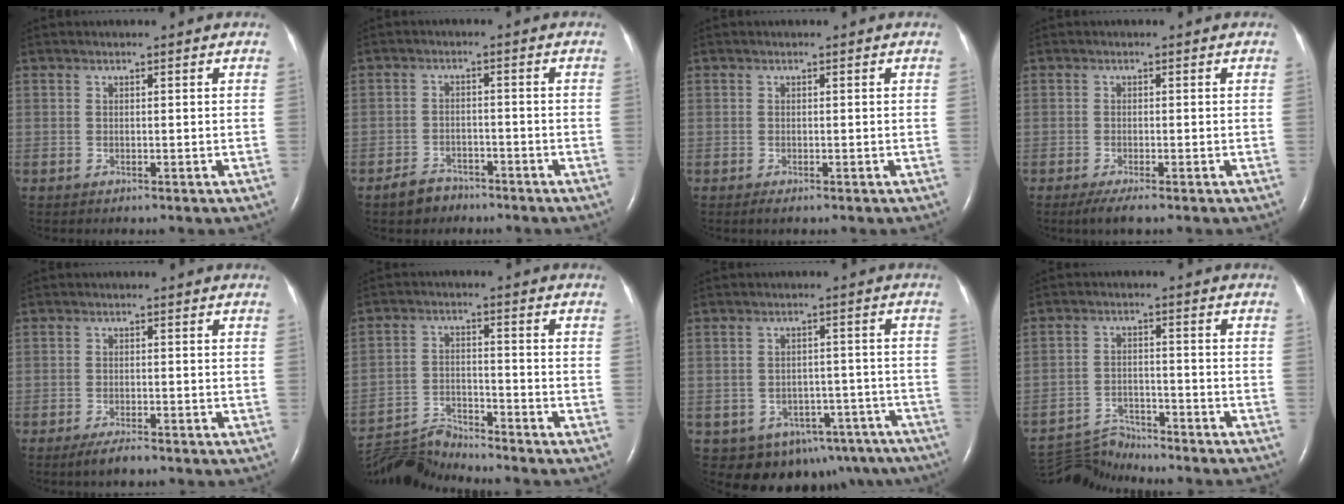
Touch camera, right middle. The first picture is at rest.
{"total": 3.8, "force": [-3.0, 2.2, 0.8], "torque": [-0.024, 0.005, -0.048]}
{"total": 0.7, "force": [-0.5, 0.1, 0.5], "torque": [-0.011, -0.003, -0.007]}
{"total": 2.6, "force": [-1.8, 0.2, 1.9], "torque": [-0.040, -0.009, -0.035]}
{"total": 3.1, "force": [-2.3, 0.6, 2.0], "torque": [-0.044, -0.006, -0.040]}
{"total": 8.1, "force": [-8.0, -1.3, -1.0], "torque": [0.004, 0.007, -0.147]}
{"total": 15.4, "force": [-10.4, 9.9, 5.5], "torque": [-0.066, 0.028, -0.112]}
{"total": 8.6, "force": [-8.6, 0.6, -0.1], "torque": [-0.008, 0.007, -0.142]}